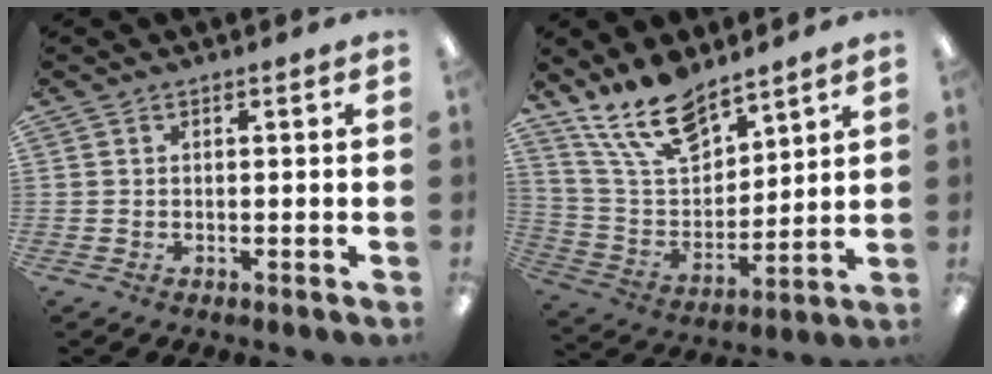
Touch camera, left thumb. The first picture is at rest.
{"total": 16.0, "force": [12.2, 7.2, 7.5], "torque": [-0.156, -0.064, 0.227]}